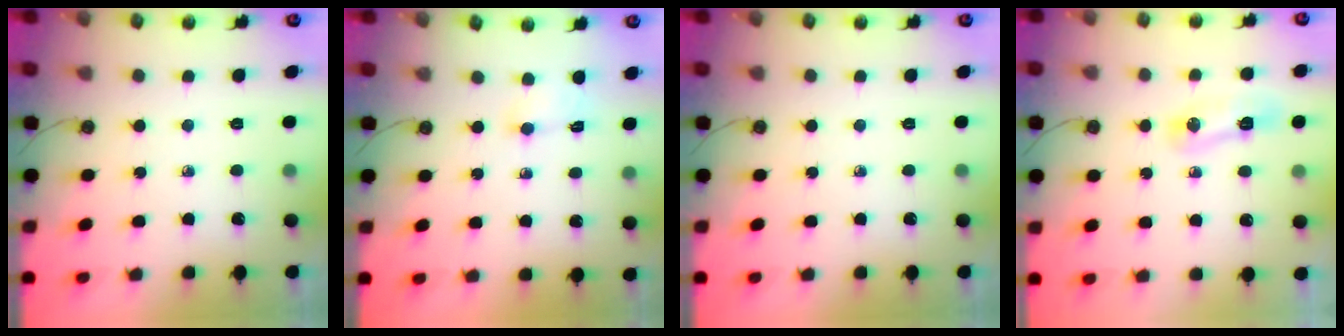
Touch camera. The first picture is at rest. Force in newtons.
{"total": 2.4, "press": 2.3, "slide": 0.7}
{"total": 0.0}
{"total": 23.1, "press": 9.5, "slide": 21.1}